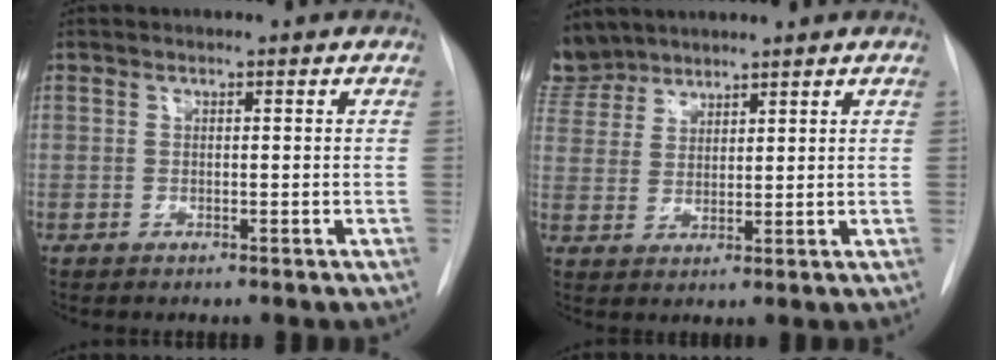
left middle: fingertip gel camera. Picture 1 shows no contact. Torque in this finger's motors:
{"motor_torque": [1.13, -1.01, 1.05, 0.01]}